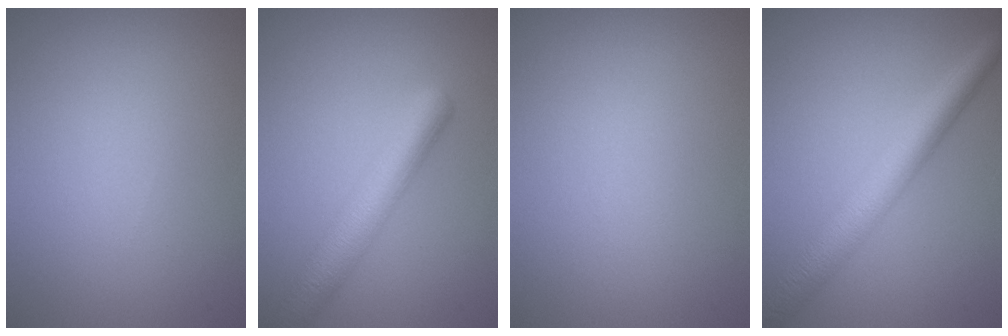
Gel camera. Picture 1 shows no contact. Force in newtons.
{"total": 5.2, "press": 5.2, "slide": 0.1}
{"total": 0.0}
{"total": 5.1, "press": 5.1, "slide": 0.2}